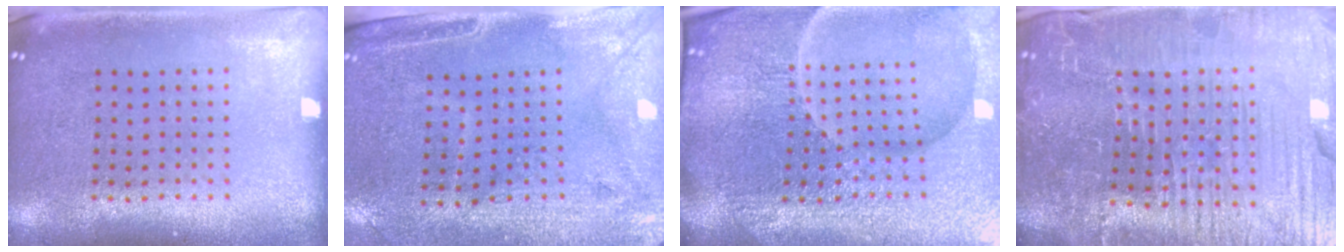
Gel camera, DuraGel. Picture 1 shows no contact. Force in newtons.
{"total": 3.0, "press": 2.6, "slide": 1.5}
{"total": 6.2, "press": 5.7, "slide": 2.5}
{"total": 6.7, "press": 6.0, "slide": 3.0}